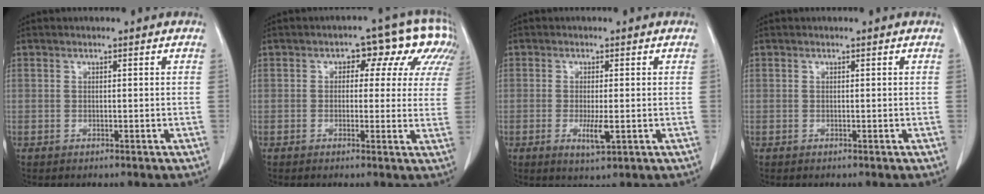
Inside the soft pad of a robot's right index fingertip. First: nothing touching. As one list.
[{"total": 10.4, "force": [4.0, 5.8, 7.6], "torque": [-0.076, 0.038, 0.037]}, {"total": 3.5, "force": [-0.9, 0.7, 3.3], "torque": [-0.059, -0.007, -0.010]}, {"total": 0.0}]